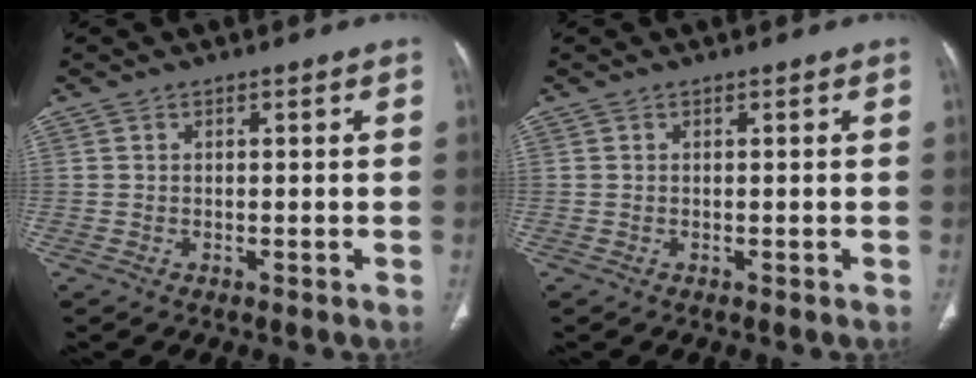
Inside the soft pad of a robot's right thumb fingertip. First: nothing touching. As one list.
[{"total": 0.0}]